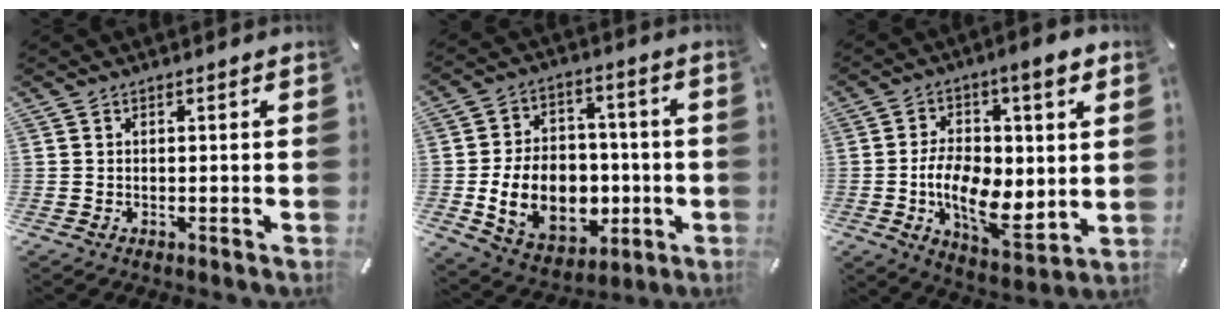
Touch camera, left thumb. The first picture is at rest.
{"total": 16.3, "force": [-3.2, 12.6, 9.8], "torque": [-0.189, 0.015, -0.048]}
{"total": 16.2, "force": [0.9, 8.3, 13.9], "torque": [-0.237, -0.014, 0.012]}